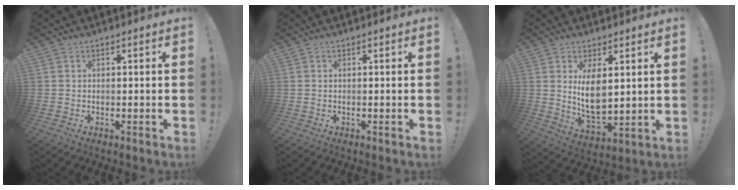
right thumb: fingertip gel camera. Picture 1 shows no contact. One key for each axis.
{"total": 0.0}
{"total": 9.9, "fx": 3.0, "fy": 5.1, "fz": 7.9, "tx": -0.145, "ty": -0.029, "tz": 0.055}